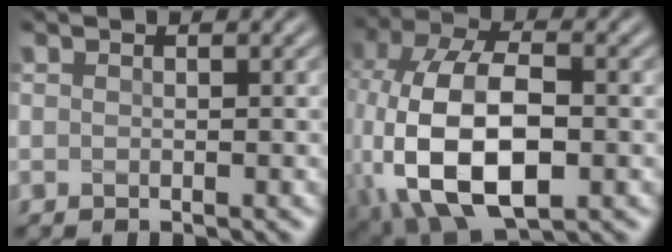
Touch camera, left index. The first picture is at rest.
{"total": 13.8, "force": [-1.9, 7.9, 11.1], "torque": [-0.227, -0.007, -0.028]}